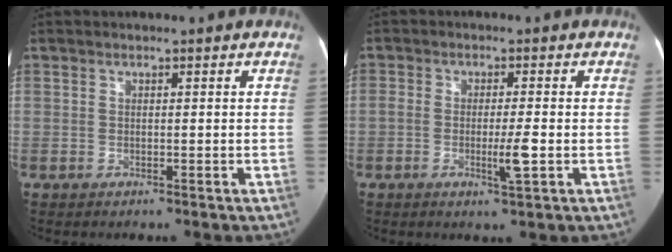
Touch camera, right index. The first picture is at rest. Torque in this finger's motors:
{"motor_torque": [0.60, -0.10, 0.24, 0.08]}